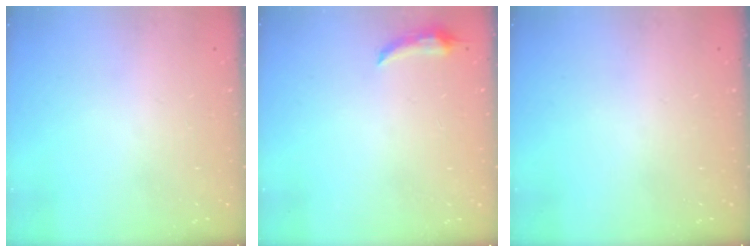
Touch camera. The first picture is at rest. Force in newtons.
{"total": 5.4, "press": 4.6, "slide": 2.8}
{"total": 0.0}